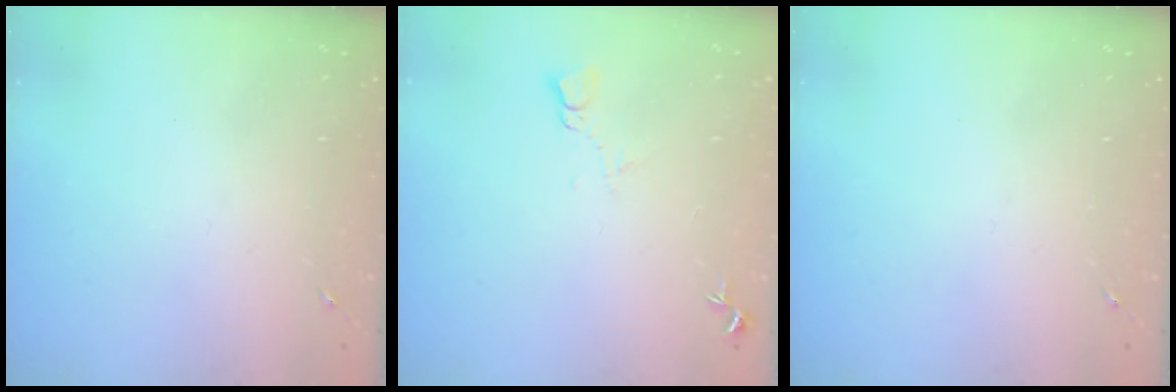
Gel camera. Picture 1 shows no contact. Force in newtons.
{"total": 5.6, "press": 5.5, "slide": 0.6}
{"total": 0.0}